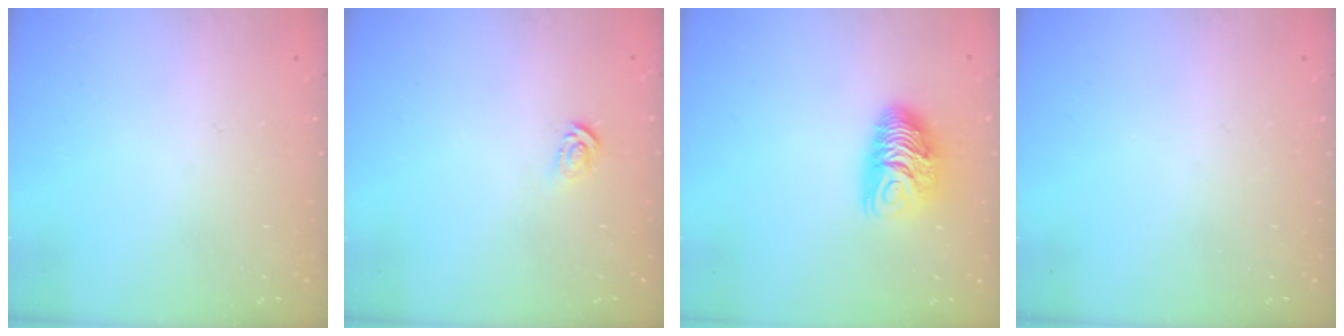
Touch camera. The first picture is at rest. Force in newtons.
{"total": 3.0, "press": 3.0, "slide": 0.1}
{"total": 9.6, "press": 9.6, "slide": 0.5}
{"total": 0.0}